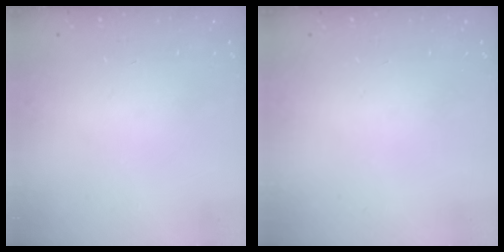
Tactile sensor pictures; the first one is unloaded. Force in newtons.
{"total": 0.0}